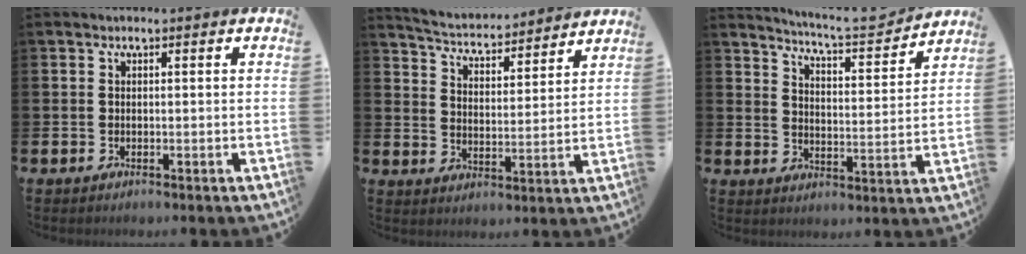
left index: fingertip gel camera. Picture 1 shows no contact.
{"total": 4.2, "force": [4.2, 0.5, 0.4], "torque": [-0.033, -0.041, 0.067]}
{"total": 5.9, "force": [5.8, 0.0, 1.3], "torque": [-0.039, -0.049, 0.094]}